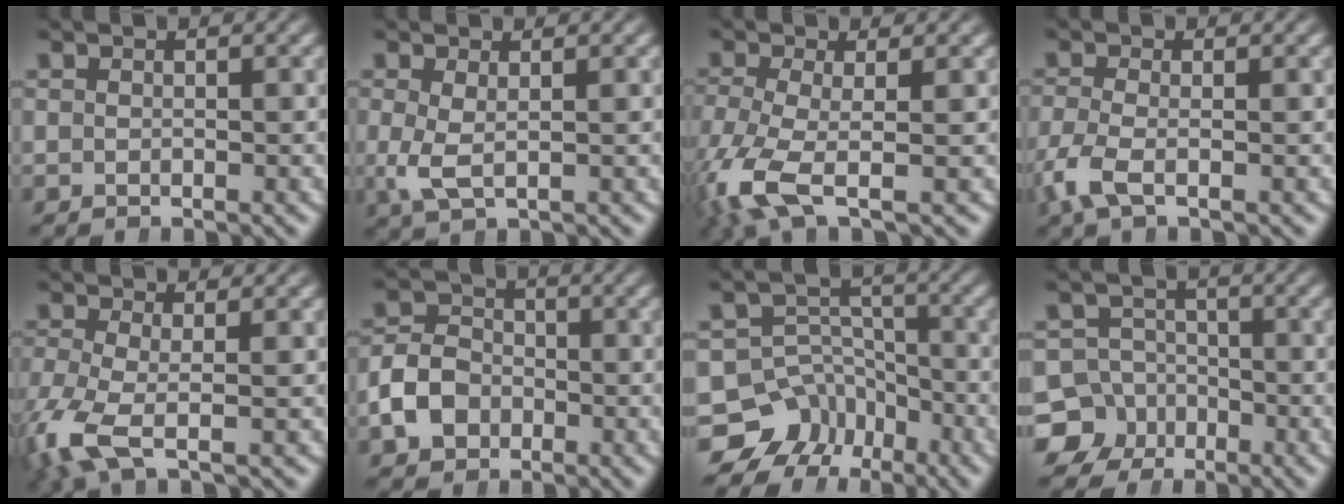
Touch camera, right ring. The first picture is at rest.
{"total": 2.5, "force": [-0.3, 1.0, 2.2], "torque": [-0.060, -0.023, 0.008]}
{"total": 5.6, "force": [-1.7, 2.8, 4.5], "torque": [-0.124, -0.036, -0.012]}
{"total": 3.0, "force": [-1.6, 1.3, 2.3], "torque": [-0.068, -0.020, -0.019]}
{"total": 4.6, "force": [-1.5, 2.3, 3.7], "torque": [-0.107, -0.032, -0.011]}
{"total": 5.0, "force": [-1.6, 4.2, 2.2], "torque": [-0.038, -0.009, -0.024]}
{"total": 12.4, "force": [-5.1, 10.5, 4.1], "torque": [-0.076, -0.056, -0.080]}
{"total": 10.8, "force": [-4.1, 9.6, 2.5], "torque": [-0.056, -0.048, -0.072]}